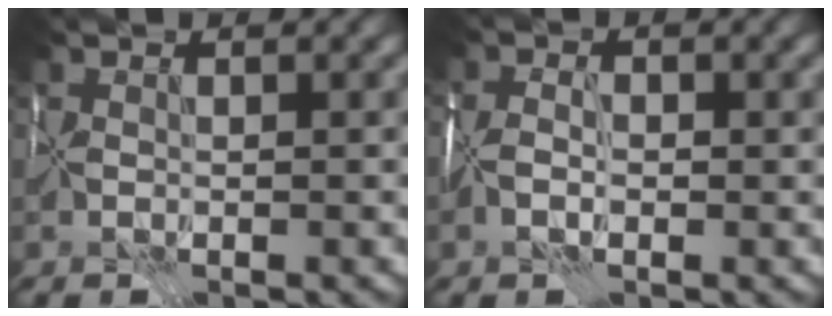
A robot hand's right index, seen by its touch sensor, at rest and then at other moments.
{"total": 3.1, "force": [-0.8, 2.0, 2.2], "torque": [-0.040, 0.000, -0.020]}